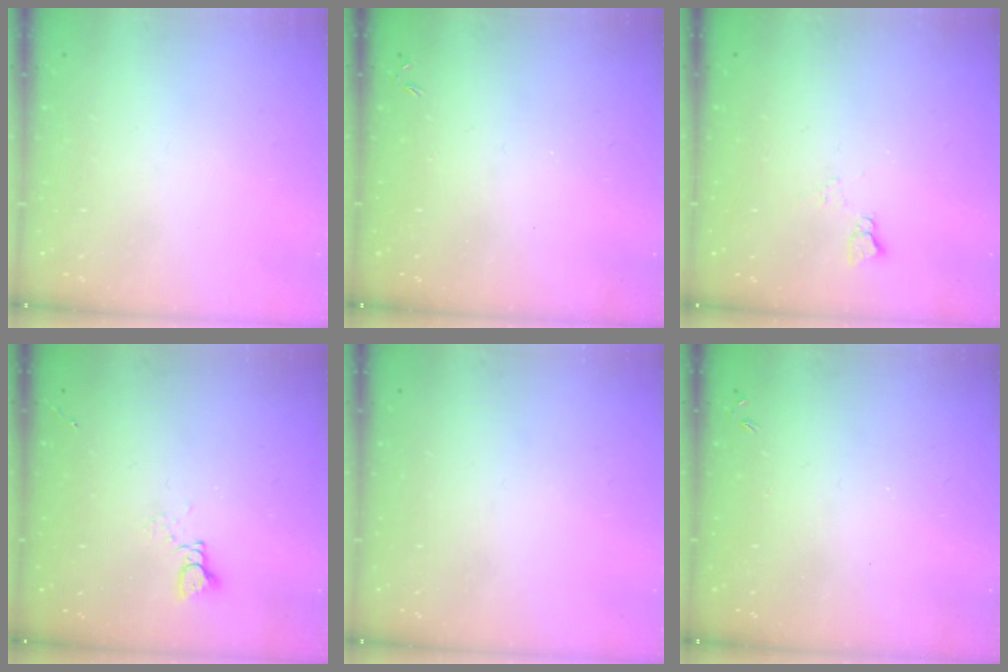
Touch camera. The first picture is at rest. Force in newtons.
{"total": 0.0}
{"total": 4.4, "press": 4.3, "slide": 0.6}
{"total": 2.6, "press": 2.6, "slide": 0.3}
{"total": 0.0}
{"total": 0.0}